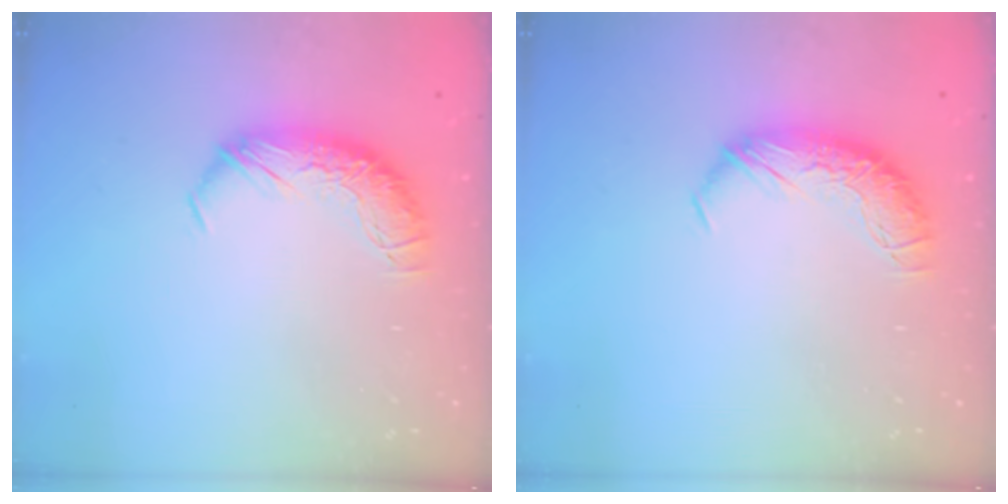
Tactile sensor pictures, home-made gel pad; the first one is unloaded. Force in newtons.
{"total": 0.0}